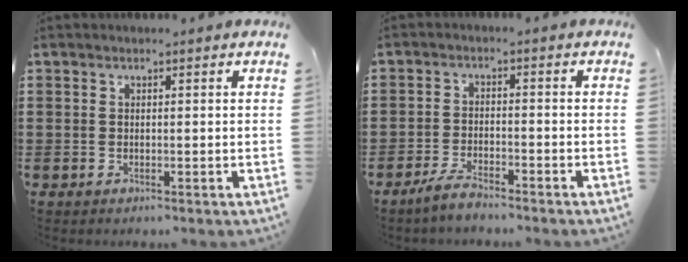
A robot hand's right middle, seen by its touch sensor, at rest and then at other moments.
{"total": 3.4, "force": [-3.0, 0.4, 1.6], "torque": [-0.042, 0.000, -0.063]}